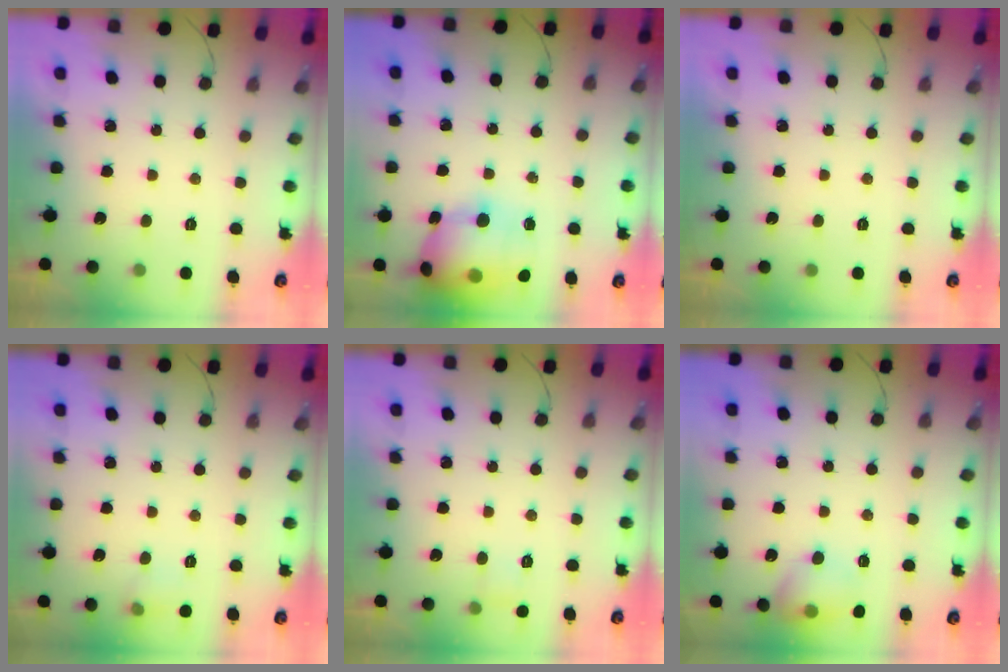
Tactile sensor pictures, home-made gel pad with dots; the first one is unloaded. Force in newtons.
{"total": 17.6, "press": 17.4, "slide": 2.8}
{"total": 0.0}
{"total": 5.2, "press": 5.0, "slide": 1.6}
{"total": 2.6, "press": 2.4, "slide": 1.0}
{"total": 11.4, "press": 11.3, "slide": 1.5}